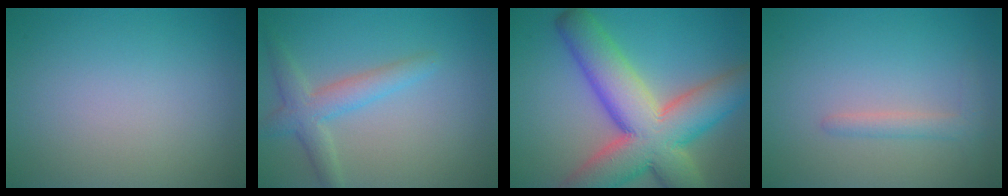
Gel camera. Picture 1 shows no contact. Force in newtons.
{"total": 3.3, "press": 3.3, "slide": 0.2}
{"total": 13.1, "press": 13.0, "slide": 0.8}
{"total": 1.5, "press": 1.5, "slide": 0.2}